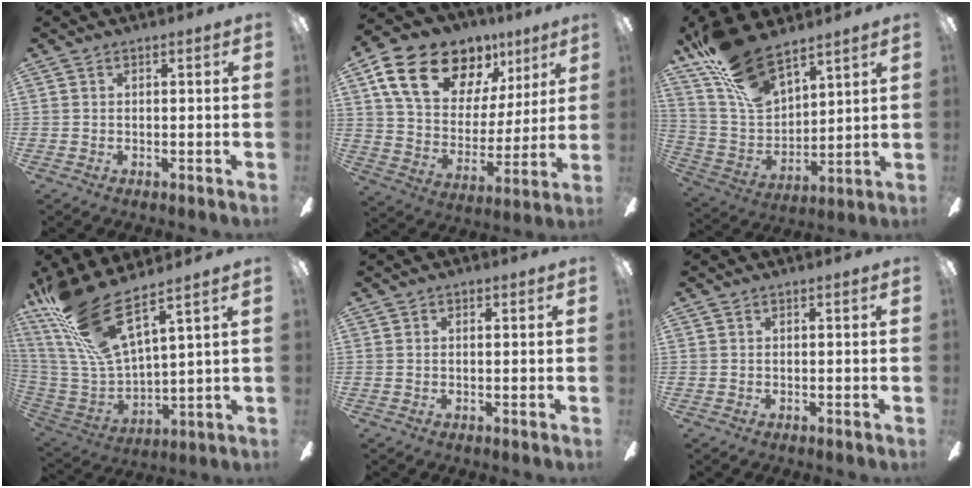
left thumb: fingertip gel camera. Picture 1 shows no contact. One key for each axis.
{"total": 20.3, "fx": 12.1, "fy": 12.2, "fz": 10.8, "tx": -0.189, "ty": -0.057, "tz": 0.221}
{"total": 17.1, "fx": 13.2, "fy": 6.9, "fz": 8.3, "tx": -0.180, "ty": -0.072, "tz": 0.246}
{"total": 20.1, "fx": 13.9, "fy": 5.3, "fz": 13.6, "tx": -0.308, "ty": -0.085, "tz": 0.241}
{"total": 0.9, "fx": 0.4, "fy": 0.6, "fz": 0.5, "tx": -0.002, "ty": 0.000, "tz": 0.004}
{"total": 0.0}